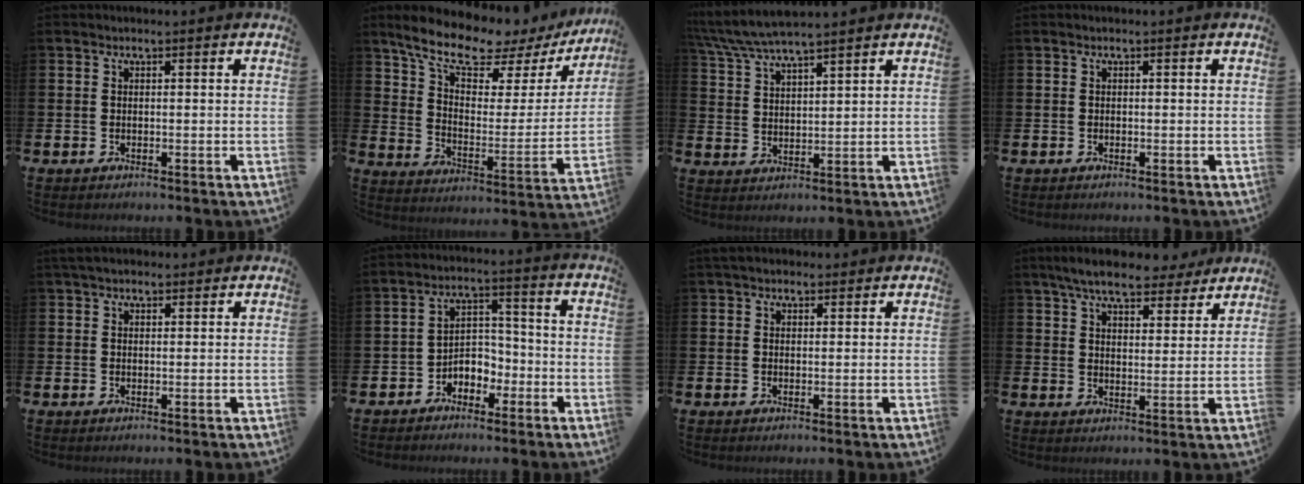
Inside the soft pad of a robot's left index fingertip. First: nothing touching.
{"total": 11.1, "force": [9.5, 3.0, 4.8], "torque": [-0.124, -0.060, 0.161]}
{"total": 5.6, "force": [5.3, 0.3, 1.9], "torque": [-0.060, -0.023, 0.094]}
{"total": 0.0}
{"total": 2.7, "force": [2.3, 1.1, 1.0], "torque": [-0.012, -0.002, 0.039]}
{"total": 3.4, "force": [-2.3, 2.3, 1.0], "torque": [-0.031, 0.007, -0.053]}
{"total": 2.2, "force": [1.9, 1.0, 0.6], "torque": [0.005, -0.003, 0.031]}
{"total": 7.5, "force": [6.9, 1.7, 2.4], "torque": [-0.061, -0.031, 0.122]}